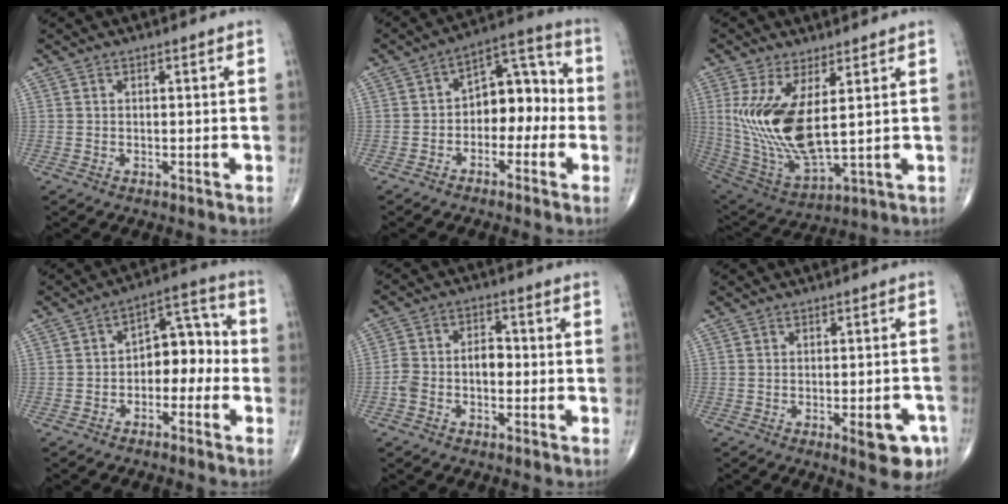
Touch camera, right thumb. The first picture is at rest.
{"total": 10.5, "force": [-1.7, 6.9, 7.7], "torque": [-0.072, 0.045, -0.043]}
{"total": 15.8, "force": [3.1, 6.1, 14.2], "torque": [-0.292, -0.032, 0.081]}
{"total": 9.3, "force": [-2.0, 6.0, 6.7], "torque": [-0.057, 0.044, -0.045]}
{"total": 6.4, "force": [-1.6, 4.3, 4.5], "torque": [-0.078, 0.034, -0.036]}
{"total": 7.4, "force": [-3.3, 2.5, 6.1], "torque": [-0.059, 0.011, -0.036]}